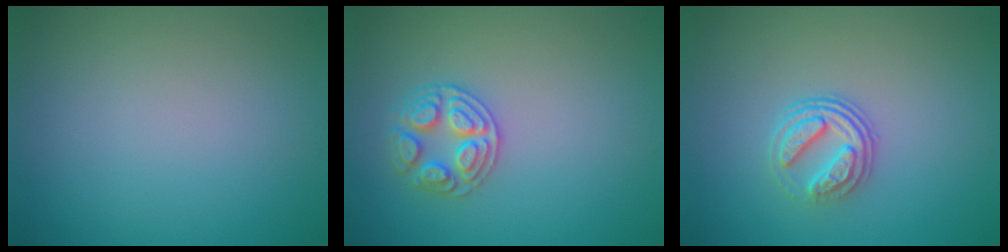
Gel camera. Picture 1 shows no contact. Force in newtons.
{"total": 2.6, "press": 2.6, "slide": 0.2}
{"total": 3.1, "press": 2.6, "slide": 1.8}